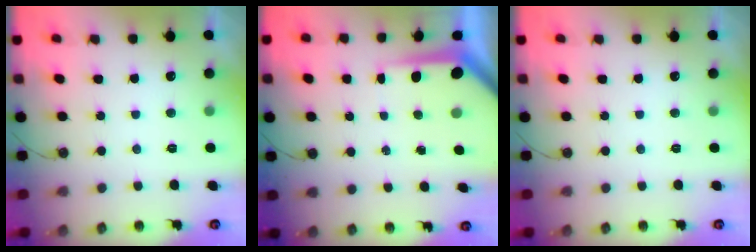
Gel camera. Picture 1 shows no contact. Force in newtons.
{"total": 5.8, "press": 5.8, "slide": 0.5}
{"total": 0.0}